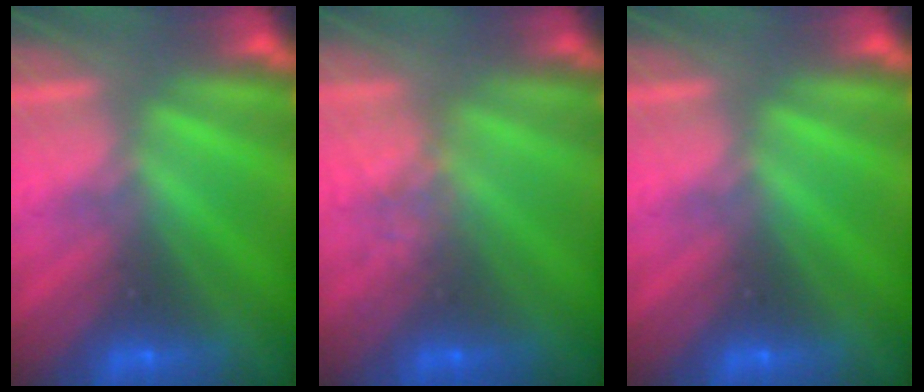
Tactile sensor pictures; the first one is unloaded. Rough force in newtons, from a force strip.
{"total": 2.3}
{"total": 0.0}